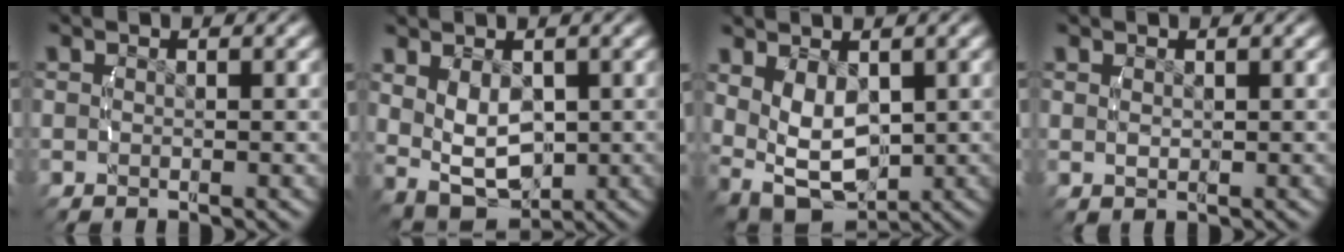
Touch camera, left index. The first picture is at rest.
{"total": 8.3, "force": [0.4, 6.3, 5.4], "torque": [-0.115, -0.024, 0.011]}
{"total": 9.4, "force": [-0.8, 7.5, 5.6], "torque": [-0.137, -0.047, -0.001]}
{"total": 0.8, "force": [0.3, 0.4, 0.7], "torque": [-0.013, -0.005, 0.012]}